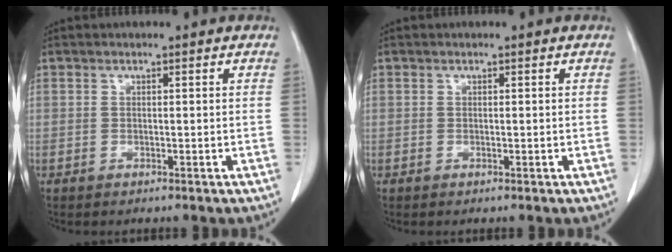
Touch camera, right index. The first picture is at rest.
{"total": 0.0}